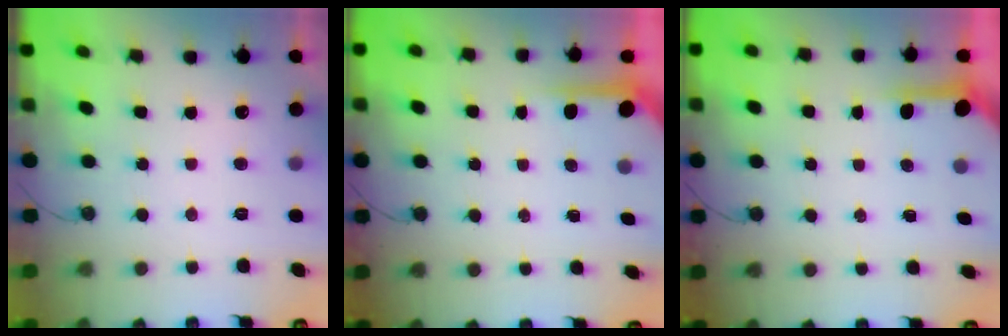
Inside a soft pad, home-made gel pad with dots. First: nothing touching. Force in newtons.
{"total": 3.9, "press": 3.9, "slide": 0.3}
{"total": 3.8, "press": 3.8, "slide": 0.4}